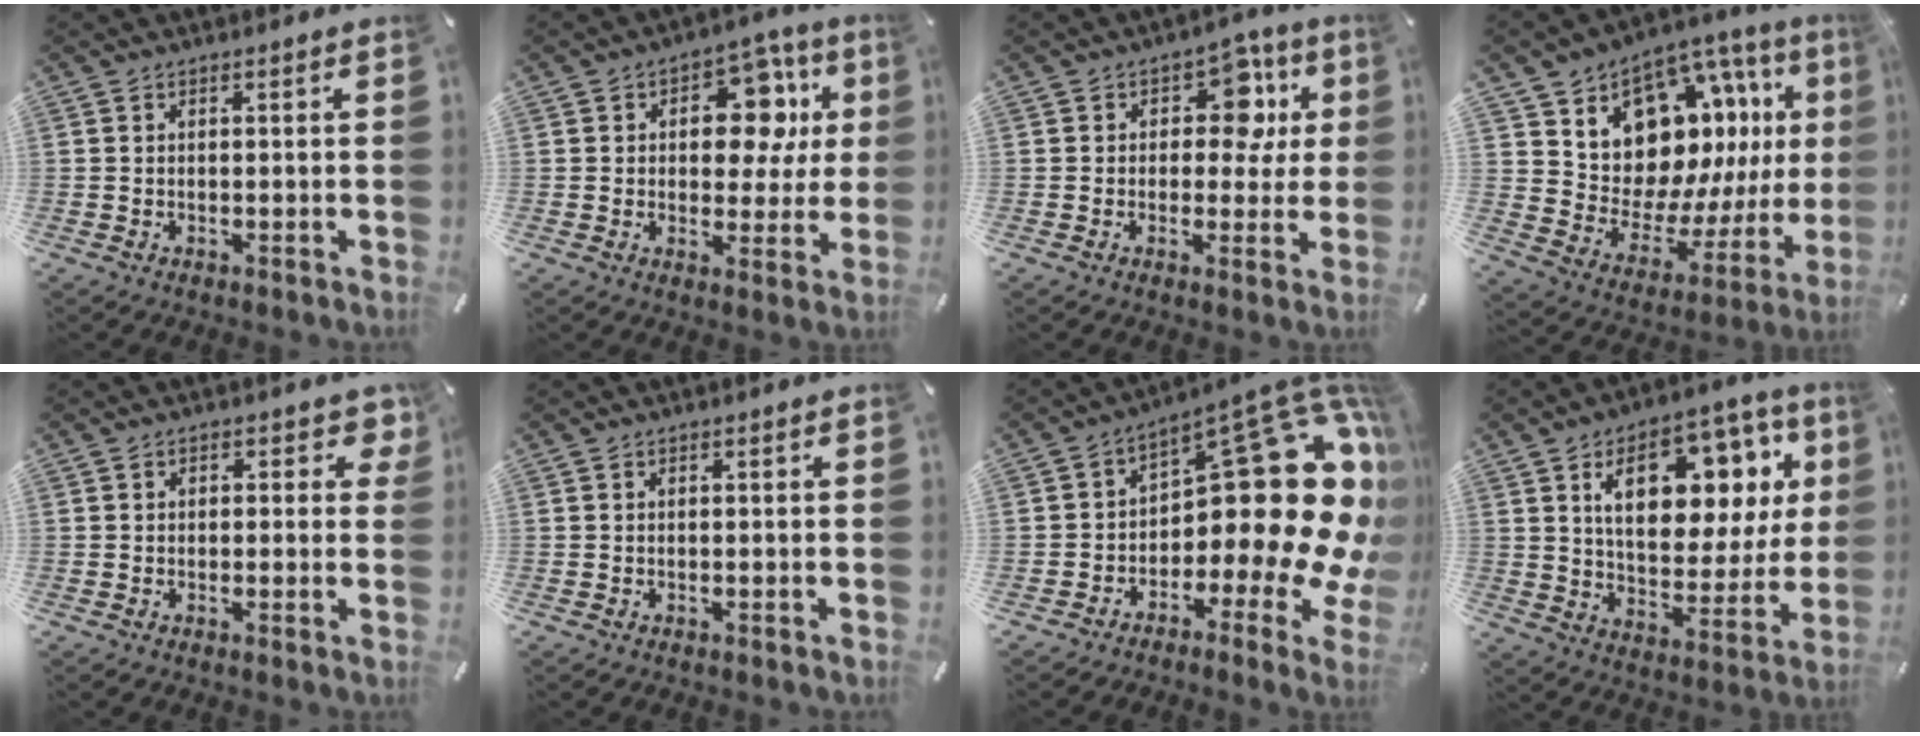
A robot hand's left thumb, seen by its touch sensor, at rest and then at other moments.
{"total": 14.2, "force": [4.2, 9.3, 9.9], "torque": [-0.124, -0.017, 0.070]}
{"total": 11.2, "force": [3.5, 7.4, 7.7], "torque": [-0.090, -0.014, 0.054]}
{"total": 13.9, "force": [7.7, 10.0, 5.7], "torque": [-0.083, -0.087, 0.150]}
{"total": 3.0, "force": [1.0, 2.0, 2.0], "torque": [-0.009, -0.004, 0.011]}
{"total": 0.0}
{"total": 23.8, "force": [4.7, 12.1, 19.9], "torque": [-0.251, -0.066, 0.089]}
{"total": 19.5, "force": [8.6, 11.0, 13.6], "torque": [-0.205, -0.034, 0.142]}